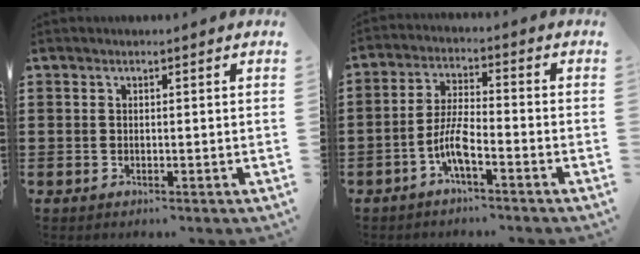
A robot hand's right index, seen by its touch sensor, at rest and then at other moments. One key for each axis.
{"total": 6.0, "fx": -3.2, "fy": 1.1, "fz": 4.9, "tx": -0.125, "ty": -0.013, "tz": -0.067}